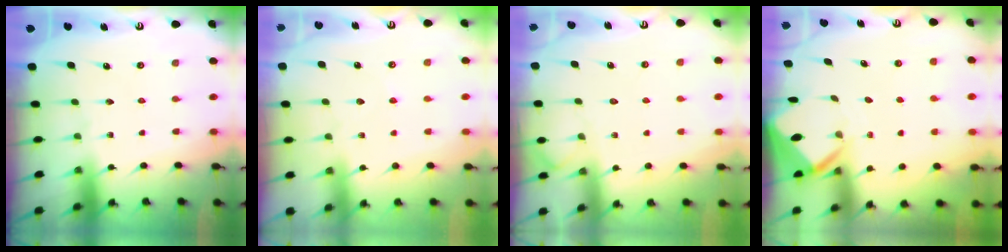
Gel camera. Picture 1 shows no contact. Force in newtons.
{"total": 2.4, "press": 2.4, "slide": 0.5}
{"total": 4.2, "press": 4.1, "slide": 0.6}
{"total": 2.8, "press": 2.8, "slide": 0.1}